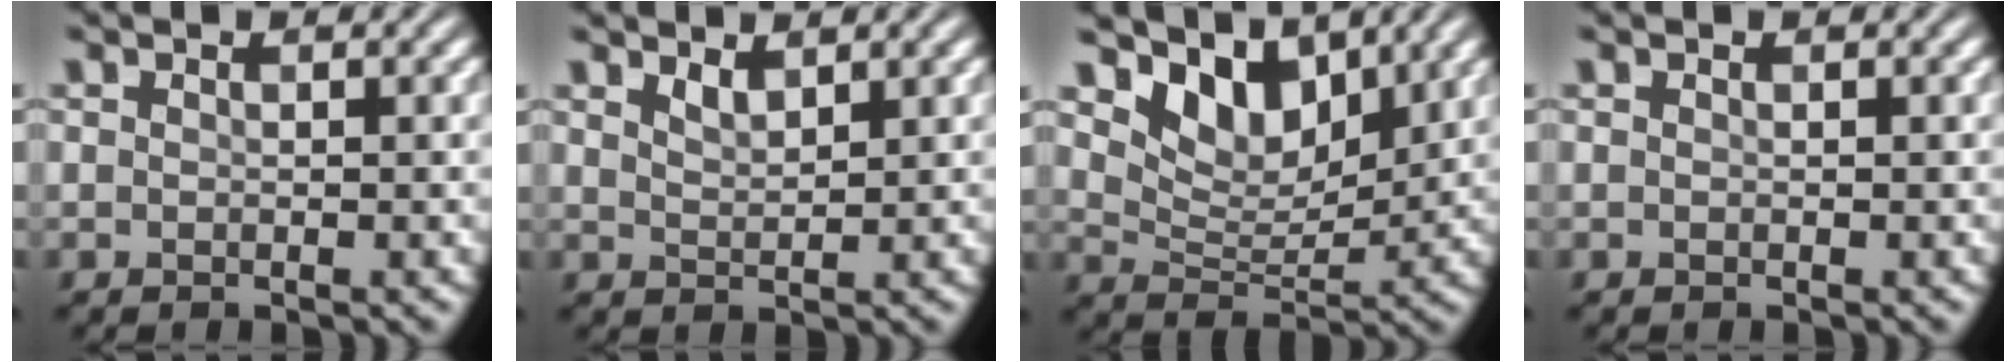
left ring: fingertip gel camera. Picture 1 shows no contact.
{"total": 1.4, "force": [1.2, 0.4, 0.7], "torque": [-0.016, -0.003, 0.026]}
{"total": 5.9, "force": [4.4, 2.7, 2.8], "torque": [-0.056, -0.006, 0.071]}
{"total": 0.0}